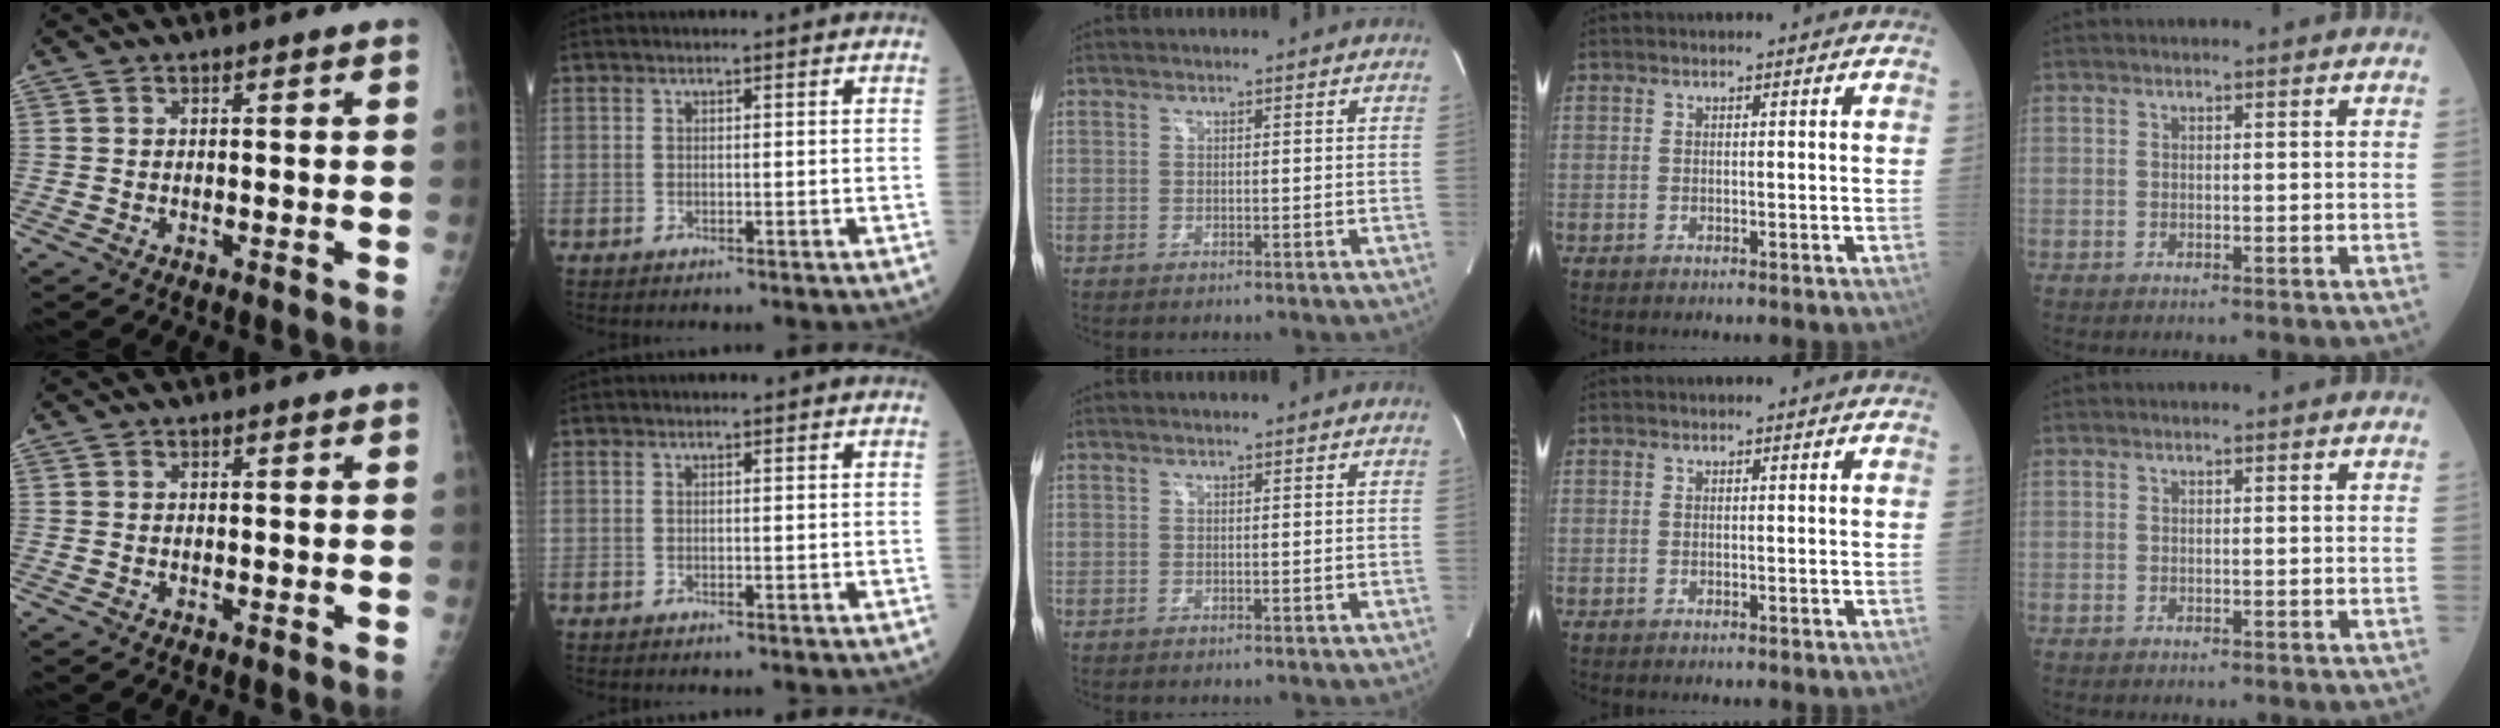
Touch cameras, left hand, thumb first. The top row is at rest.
{}